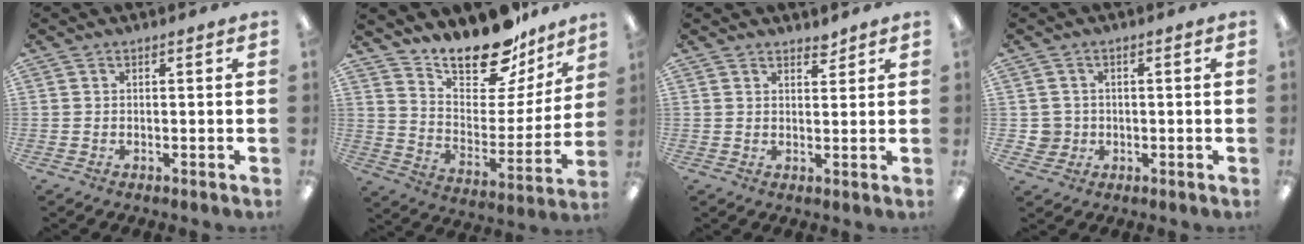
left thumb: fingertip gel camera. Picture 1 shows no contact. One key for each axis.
{"total": 18.9, "fx": 16.0, "fy": 7.0, "fz": 7.1, "tx": -0.110, "ty": -0.129, "tz": 0.280}
{"total": 2.5, "fx": 2.3, "fy": 0.8, "fz": 0.5, "tx": 0.005, "ty": -0.015, "tz": 0.039}
{"total": 3.6, "fx": -0.3, "fy": 3.5, "fz": 0.3, "tx": -0.012, "ty": 0.008, "tz": -0.003}